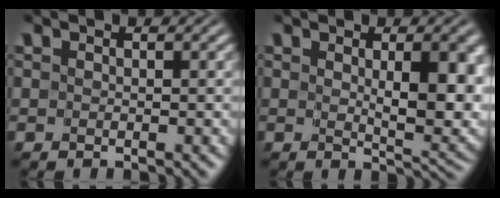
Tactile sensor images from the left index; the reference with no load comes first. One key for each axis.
{"total": 7.3, "fx": 1.2, "fy": 2.8, "fz": 6.7, "tx": -0.101, "ty": -0.011, "tz": 0.028}